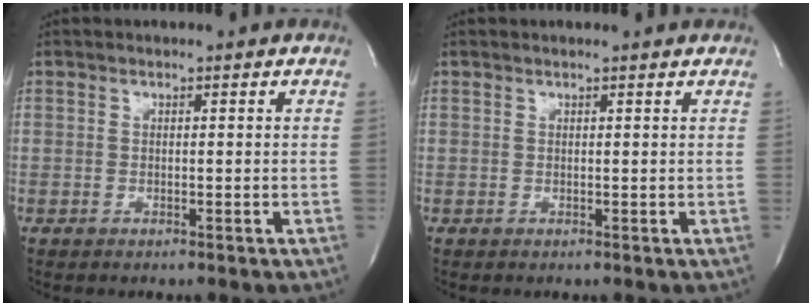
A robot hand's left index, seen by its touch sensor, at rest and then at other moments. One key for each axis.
{"total": 2.3, "fx": 2.2, "fy": -0.1, "fz": 0.8, "tx": -0.015, "ty": 0.010, "tz": 0.023}